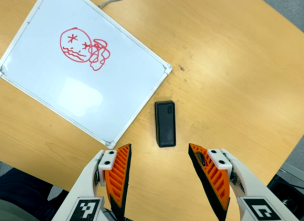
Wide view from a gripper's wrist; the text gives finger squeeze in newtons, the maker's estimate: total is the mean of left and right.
{"total": 0.0}